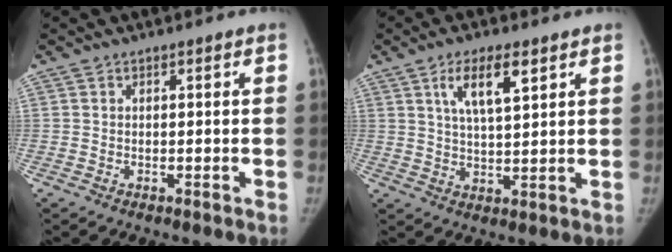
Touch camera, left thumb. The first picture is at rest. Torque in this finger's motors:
{"motor_torque": [0.13, -0.01, 0.88, -0.46, 0.03]}